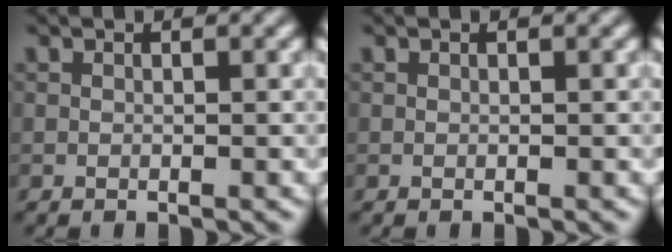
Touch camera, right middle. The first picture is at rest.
{"total": 0.0}